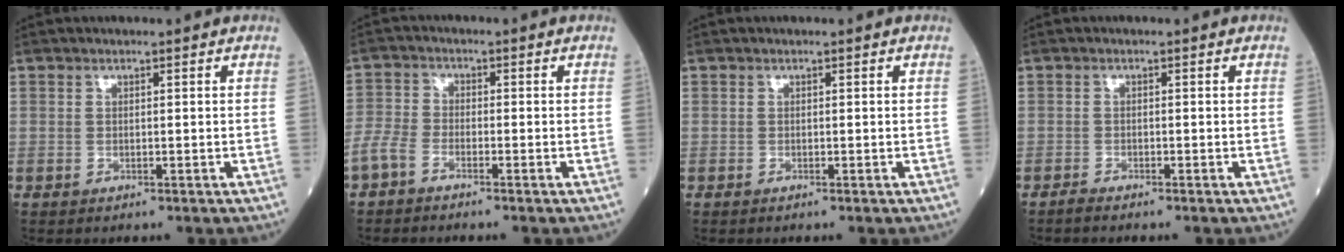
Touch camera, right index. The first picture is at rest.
{"total": 3.4, "force": [-2.5, 1.5, 1.8], "torque": [-0.047, 0.001, -0.057]}
{"total": 0.0}
{"total": 1.0, "force": [-0.9, -0.1, 0.2], "torque": [-0.008, -0.001, -0.020]}